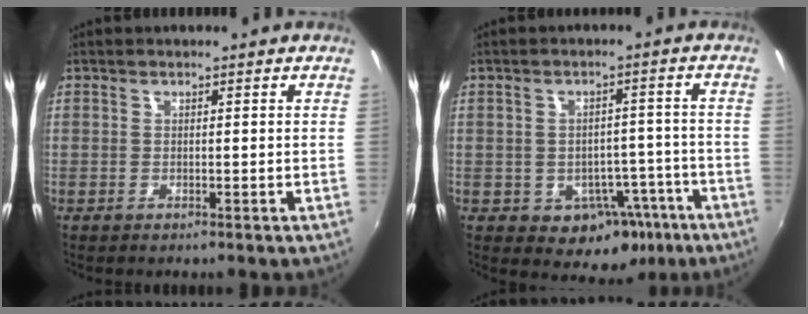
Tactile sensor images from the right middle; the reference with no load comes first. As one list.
[{"total": 9.5, "force": [-4.5, 7.4, 3.9], "torque": [-0.063, 0.028, -0.032]}]